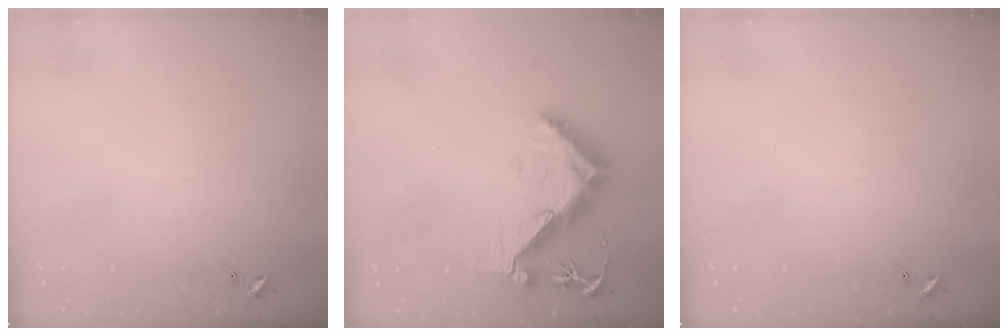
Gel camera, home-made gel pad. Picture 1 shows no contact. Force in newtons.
{"total": 12.8, "press": 12.8, "slide": 1.2}
{"total": 0.0}